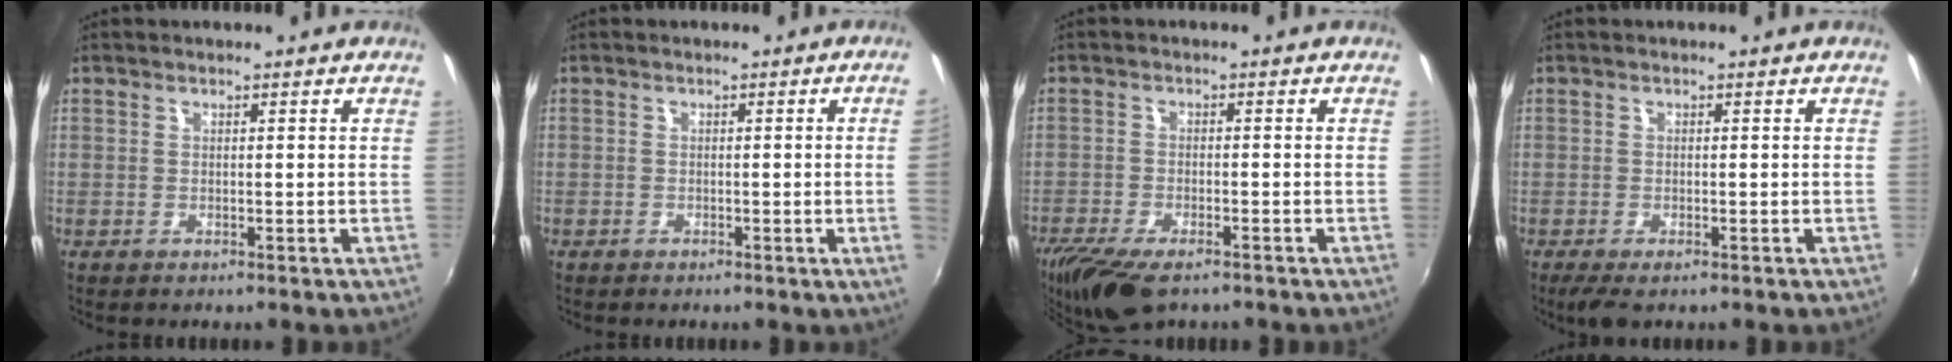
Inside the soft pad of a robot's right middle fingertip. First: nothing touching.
{"total": 2.5, "force": [-0.2, -1.5, 1.9], "torque": [-0.031, -0.012, 0.004]}
{"total": 10.8, "force": [-8.0, 3.7, 6.2], "torque": [-0.144, -0.036, -0.143]}
{"total": 3.5, "force": [-2.4, 1.2, 2.3], "torque": [-0.048, -0.018, -0.039]}